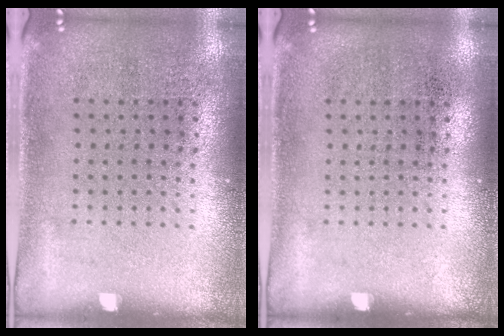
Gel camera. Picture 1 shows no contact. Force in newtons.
{"total": 0.0}